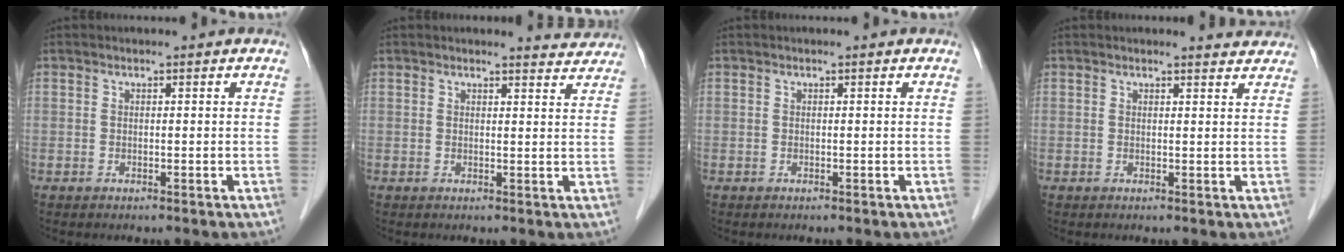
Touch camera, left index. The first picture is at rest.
{"total": 3.1, "force": [3.1, 0.3, -0.2], "torque": [-0.003, -0.016, 0.022]}
{"total": 0.0}
{"total": 2.5, "force": [2.5, 0.2, 0.0], "torque": [-0.007, -0.007, 0.017]}